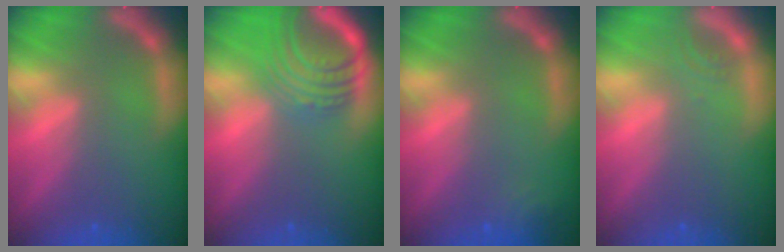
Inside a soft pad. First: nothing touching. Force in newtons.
{"total": 8.1}
{"total": 1.9}
{"total": 1.0}